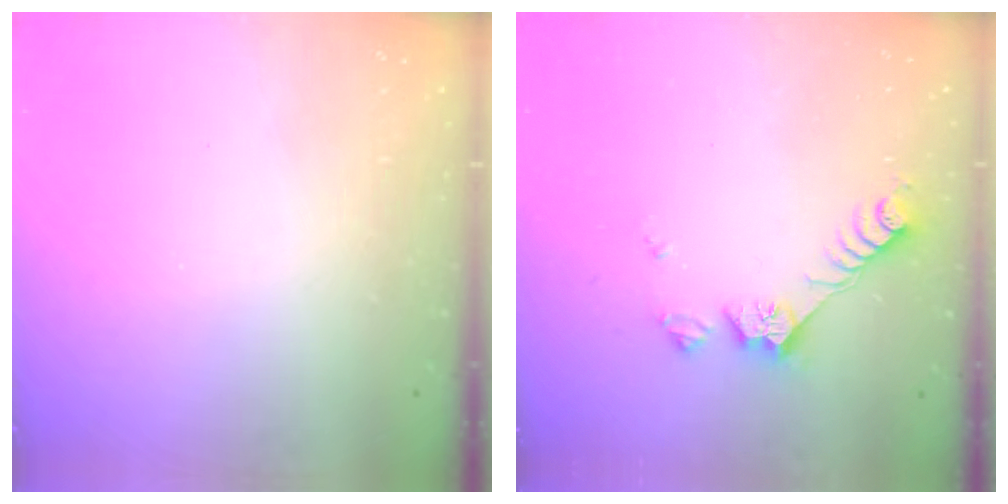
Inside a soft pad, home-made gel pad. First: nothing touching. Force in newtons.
{"total": 8.5, "press": 8.5, "slide": 0.5}